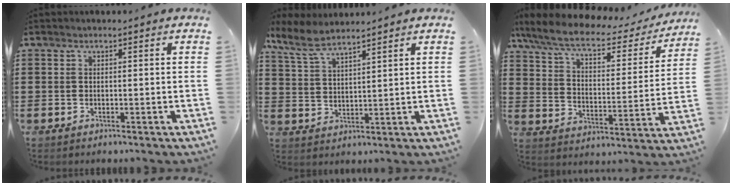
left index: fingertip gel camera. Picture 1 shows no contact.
{"total": 5.9, "force": [5.0, 1.1, 2.9], "torque": [-0.073, -0.009, 0.092]}
{"total": 8.3, "force": [6.2, 2.0, 5.1], "torque": [-0.120, -0.030, 0.105]}